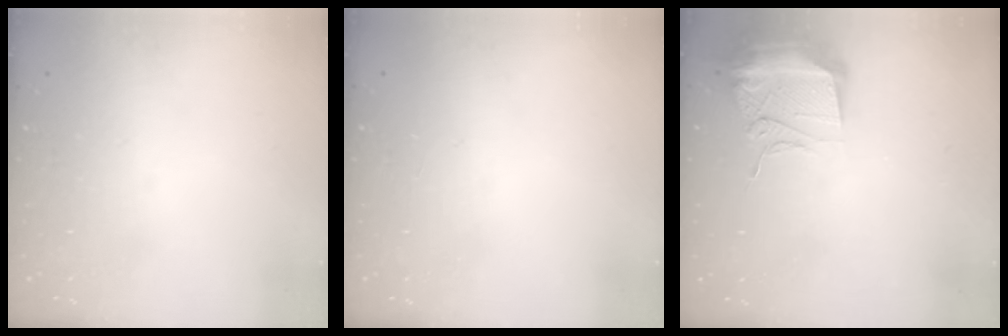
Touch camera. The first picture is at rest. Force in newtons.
{"total": 0.9, "press": 0.0, "slide": 0.9}
{"total": 12.6, "press": 12.5, "slide": 1.2}